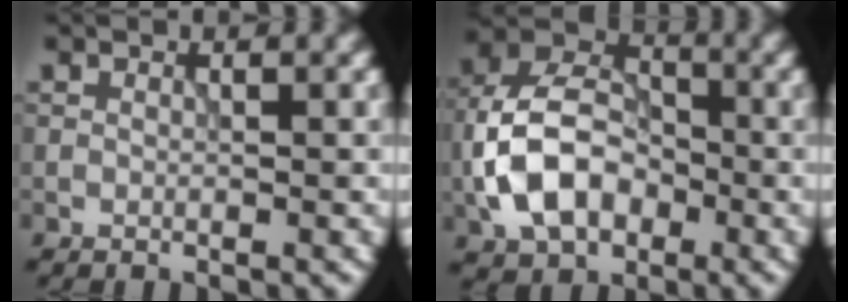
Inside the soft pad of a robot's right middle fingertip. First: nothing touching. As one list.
[{"total": 8.3, "force": [-2.1, 5.7, 5.7], "torque": [-0.114, 0.015, -0.051]}]